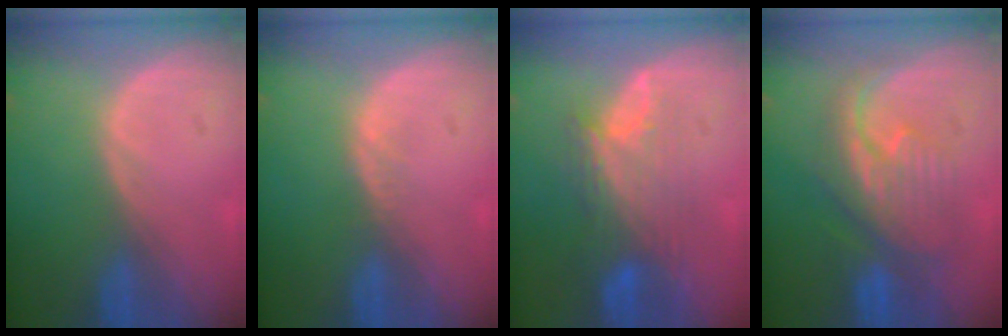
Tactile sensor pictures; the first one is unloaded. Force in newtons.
{"total": 0.8, "press": 0.7, "slide": 0.2}
{"total": 8.0, "press": 7.5, "slide": 3.0}
{"total": 8.3, "press": 8.3, "slide": 0.2}